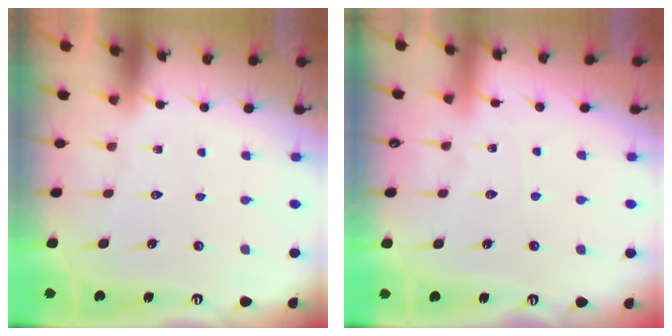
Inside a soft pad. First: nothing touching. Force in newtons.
{"total": 3.7, "press": 3.7, "slide": 0.6}